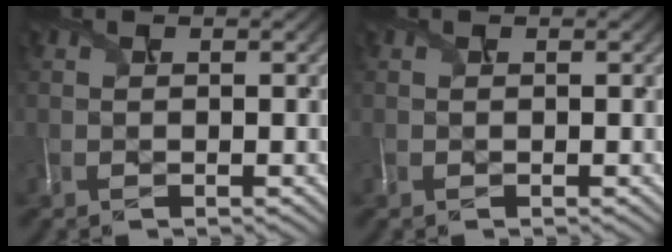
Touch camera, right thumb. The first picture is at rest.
{"total": 0.0}